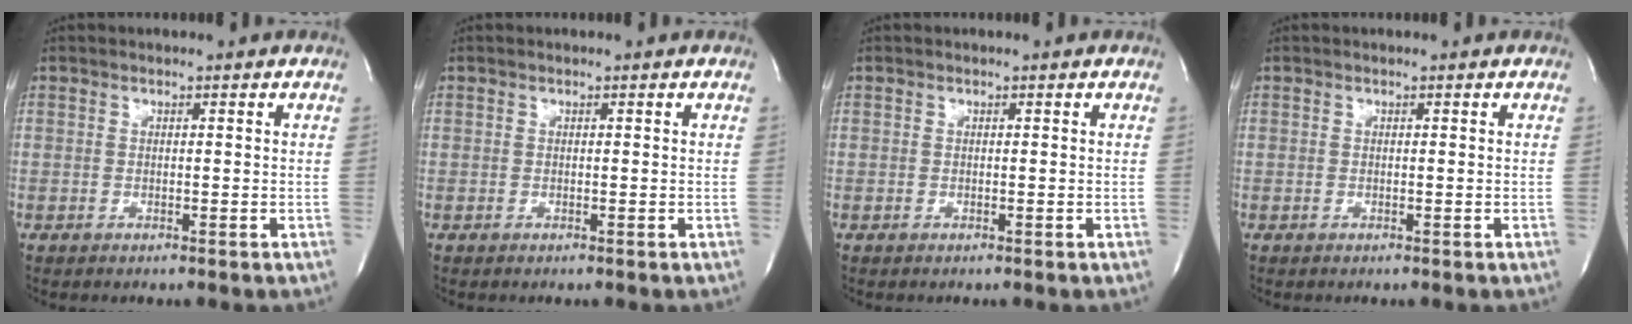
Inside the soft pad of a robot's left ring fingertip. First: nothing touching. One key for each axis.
{"total": 0.0}
{"total": 0.0}
{"total": 0.0}